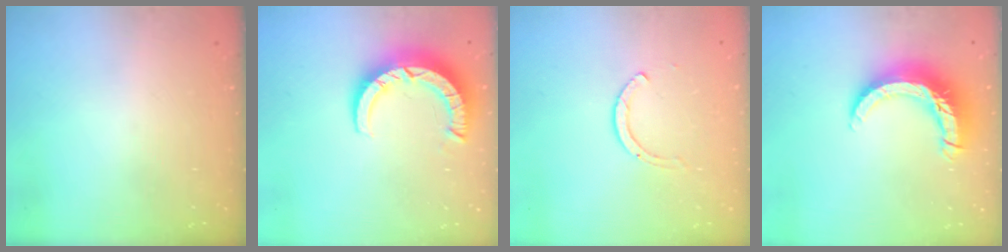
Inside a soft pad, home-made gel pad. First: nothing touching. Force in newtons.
{"total": 8.9, "press": 8.8, "slide": 1.1}
{"total": 2.0, "press": 1.9, "slide": 0.3}
{"total": 13.1, "press": 13.0, "slide": 1.3}